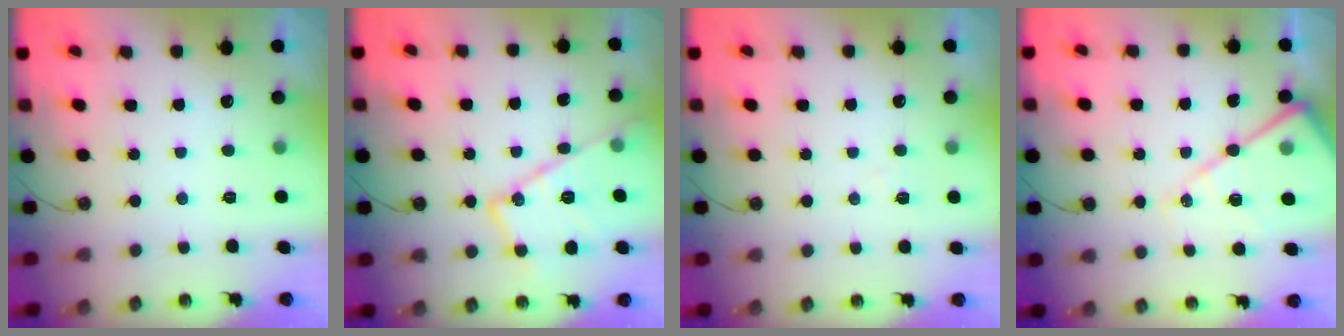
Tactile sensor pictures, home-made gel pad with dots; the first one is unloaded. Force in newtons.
{"total": 16.9, "press": 16.8, "slide": 1.0}
{"total": 3.6, "press": 3.5, "slide": 0.6}
{"total": 15.2, "press": 15.1, "slide": 1.4}